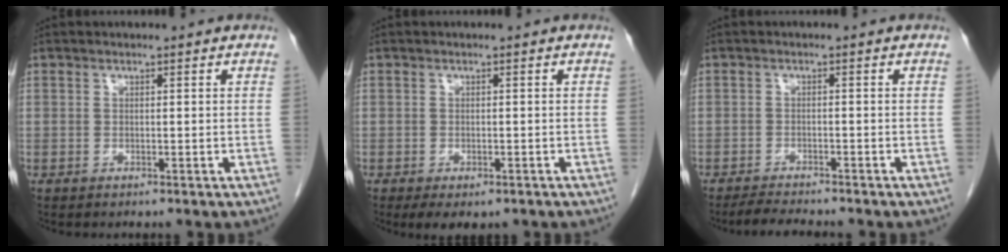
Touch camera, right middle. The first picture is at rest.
{"total": 4.0, "force": [-2.7, 1.9, 2.4], "torque": [-0.033, -0.009, -0.033]}
{"total": 4.3, "force": [-3.9, 0.1, 1.6], "torque": [-0.034, -0.018, -0.064]}